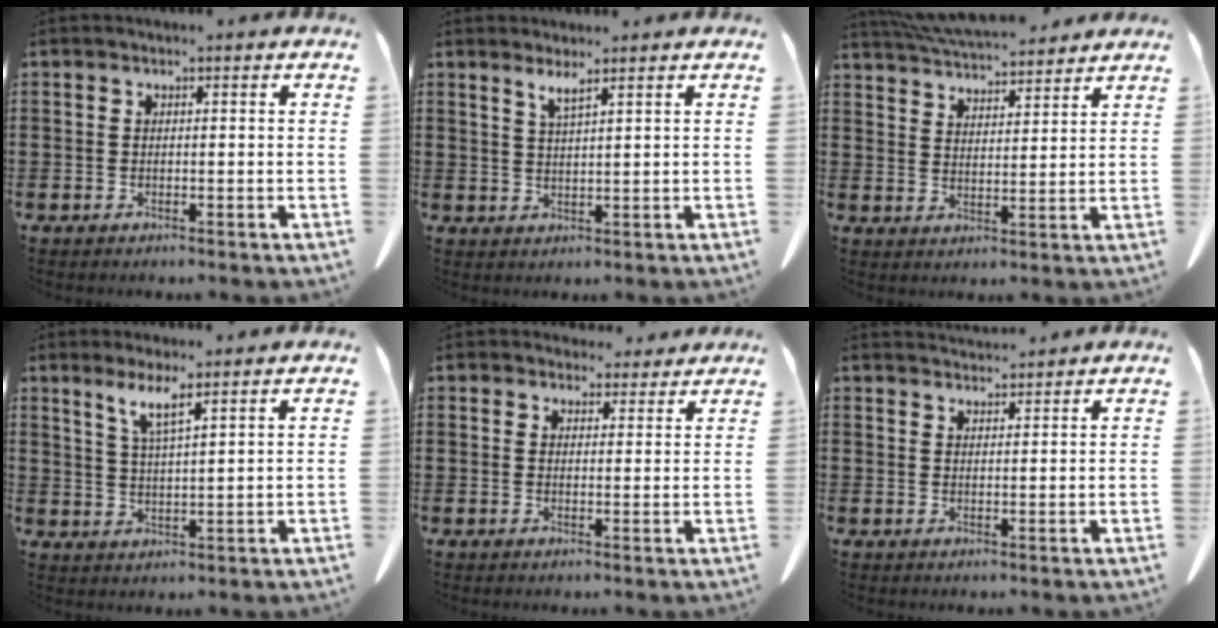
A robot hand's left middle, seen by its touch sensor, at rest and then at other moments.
{"total": 2.2, "force": [1.8, -0.1, 1.3], "torque": [-0.030, 0.000, 0.032]}
{"total": 6.1, "force": [5.9, 0.8, 1.4], "torque": [-0.051, -0.023, 0.106]}
{"total": 4.6, "force": [3.2, 0.0, 3.2], "torque": [-0.074, -0.004, 0.055]}
{"total": 3.6, "force": [3.4, 1.3, 0.2], "torque": [-0.007, -0.010, 0.063]}
{"total": 2.4, "force": [2.4, 0.0, 0.0], "torque": [-0.007, -0.006, 0.046]}